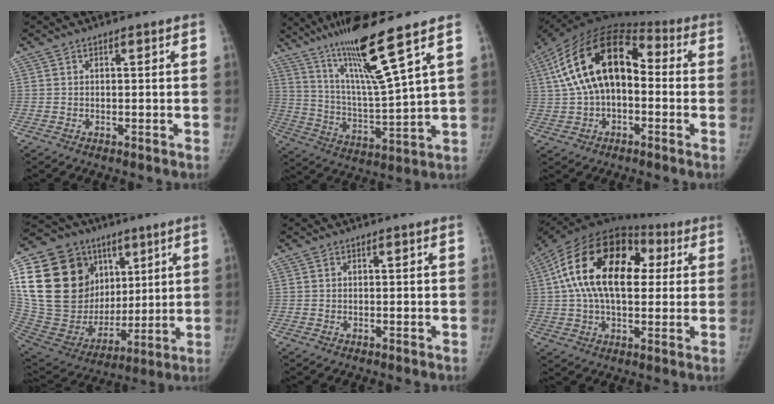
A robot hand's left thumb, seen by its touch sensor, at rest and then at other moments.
{"total": 16.3, "force": [10.8, -0.4, 12.2], "torque": [-0.210, -0.062, 0.197]}
{"total": 20.0, "force": [1.5, 12.1, 15.9], "torque": [-0.282, 0.046, 0.015]}
{"total": 31.6, "force": [9.8, 22.8, 19.5], "torque": [-0.357, 0.029, 0.194]}
{"total": 0.0}
{"total": 24.2, "force": [4.9, 14.5, 18.8], "torque": [-0.335, 0.039, 0.074]}